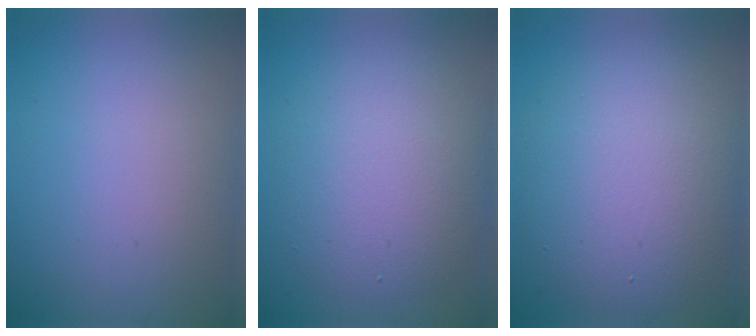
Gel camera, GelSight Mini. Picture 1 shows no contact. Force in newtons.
{"total": 6.1, "press": 6.1, "slide": 0.1}
{"total": 8.5, "press": 8.5, "slide": 0.3}